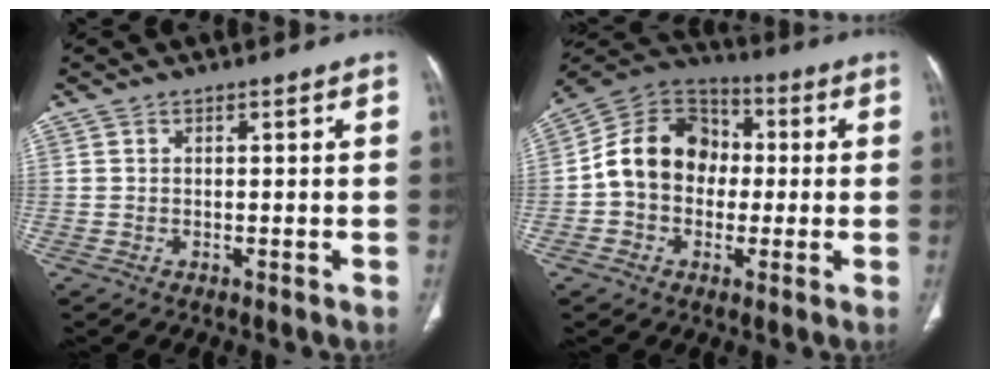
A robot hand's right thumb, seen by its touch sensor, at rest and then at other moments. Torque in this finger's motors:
{"motor_torque": [1.85, 2.21, 1.06, -0.88, 0.14]}